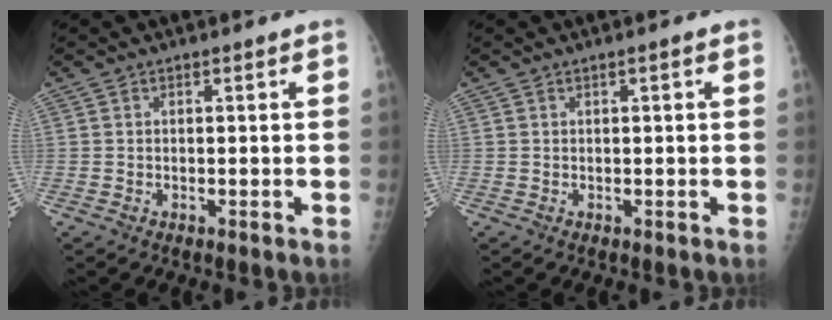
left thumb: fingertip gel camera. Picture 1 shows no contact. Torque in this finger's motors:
{"motor_torque": [-0.15, 0.01, -0.35, -0.15, 0.06]}